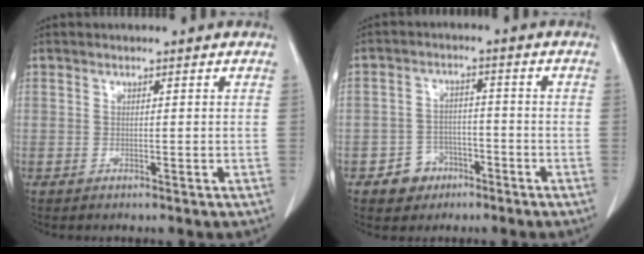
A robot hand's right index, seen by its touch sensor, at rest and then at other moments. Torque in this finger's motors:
{"motor_torque": [-0.25, -0.06, -0.05, -0.12]}